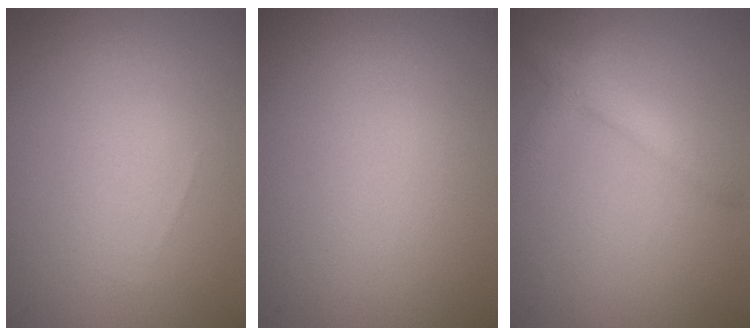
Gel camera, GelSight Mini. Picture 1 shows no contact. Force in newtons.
{"total": 0.0}
{"total": 2.6, "press": 2.6, "slide": 0.2}